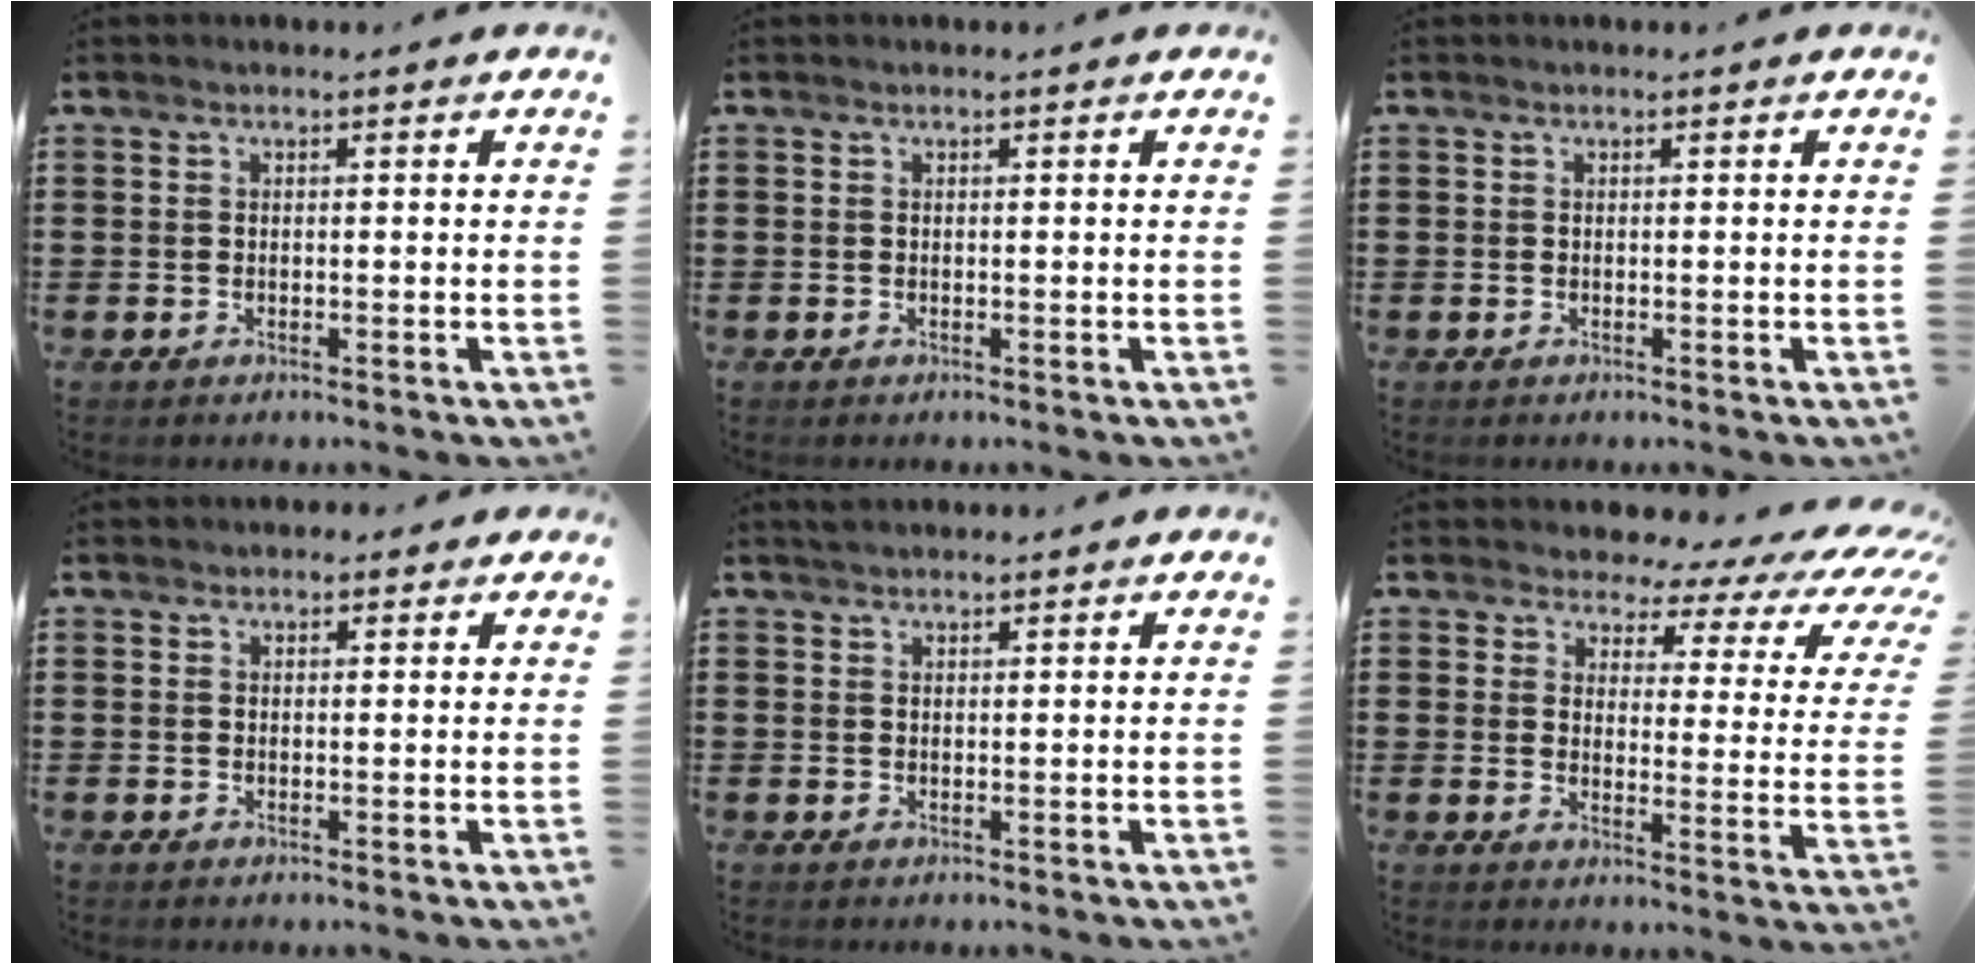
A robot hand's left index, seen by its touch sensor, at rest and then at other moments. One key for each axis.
{"total": 0.0}
{"total": 0.0}
{"total": 1.1, "fx": 0.9, "fy": 0.7, "fz": 0.2, "tx": -0.006, "ty": 0.004, "tz": 0.018}
{"total": 1.1, "fx": 1.1, "fy": 0.2, "fz": 0.2, "tx": -0.004, "ty": 0.000, "tz": 0.022}
{"total": 4.2, "fx": 3.0, "fy": 1.9, "fz": 2.2, "tx": -0.055, "ty": -0.015, "tz": 0.044}